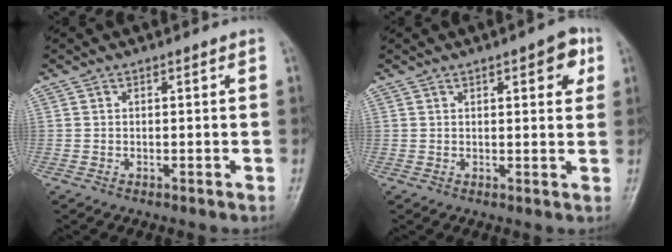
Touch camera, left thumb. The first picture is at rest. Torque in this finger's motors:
{"motor_torque": [0.12, 0.17, -0.05, -0.02, 0.09]}